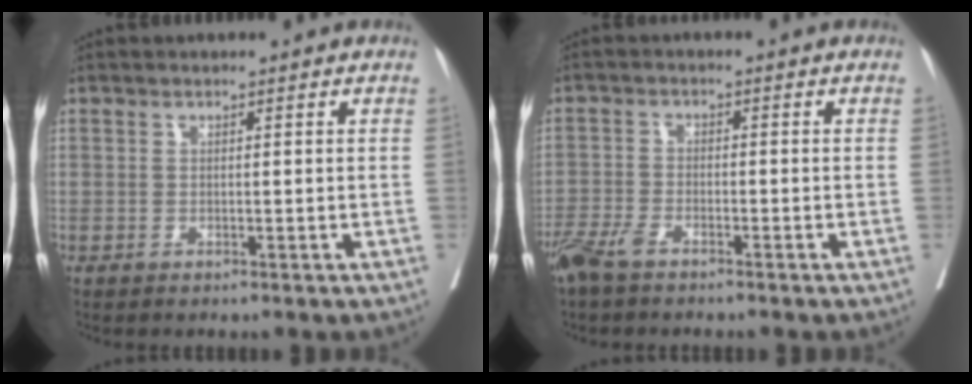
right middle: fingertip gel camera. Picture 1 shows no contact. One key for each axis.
{"total": 4.2, "fx": -3.2, "fy": 1.1, "fz": 2.5, "tx": -0.055, "ty": -0.005, "tz": -0.064}